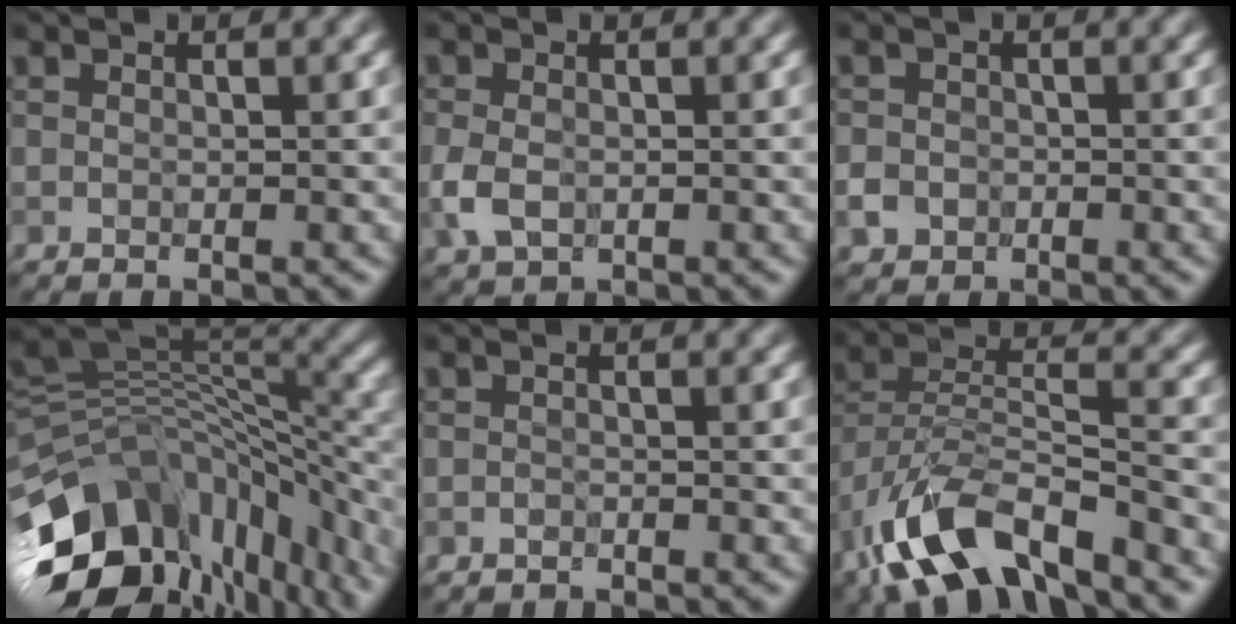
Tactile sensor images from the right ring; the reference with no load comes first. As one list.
[{"total": 2.8, "force": [-0.7, 2.0, 1.9], "torque": [-0.047, -0.007, -0.015]}, {"total": 1.9, "force": [-0.7, 1.7, 0.5], "torque": [-0.002, -0.002, -0.014]}, {"total": 15.0, "force": [-7.3, 8.3, 10.1], "torque": [-0.196, 0.000, -0.113]}, {"total": 0.7, "force": [-0.7, 0.2, 0.0], "torque": [0.002, -0.002, -0.013]}, {"total": 9.9, "force": [-6.7, 3.9, 6.2], "torque": [-0.114, -0.003, -0.130]}]